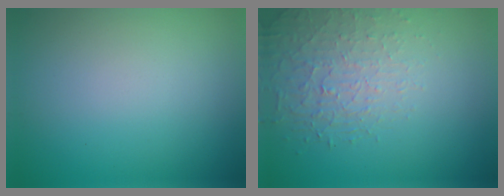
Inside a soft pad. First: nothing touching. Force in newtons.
{"total": 1.9, "press": 1.4, "slide": 1.3}